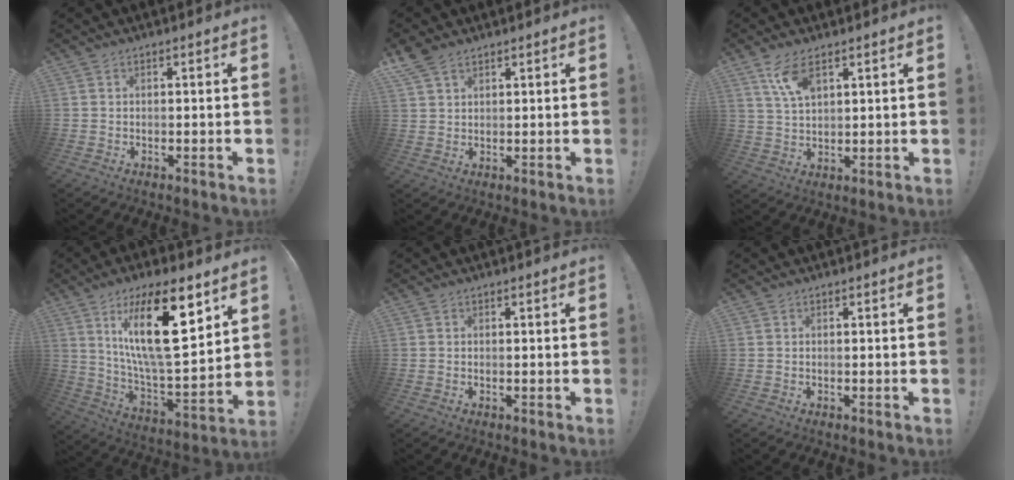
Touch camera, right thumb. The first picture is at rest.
{"total": 5.2, "force": [4.0, 2.4, 2.3], "torque": [-0.043, -0.015, 0.077]}
{"total": 7.5, "force": [4.5, 3.2, 5.0], "torque": [-0.090, -0.017, 0.084]}
{"total": 23.8, "force": [10.6, 7.0, 20.1], "torque": [-0.356, -0.062, 0.170]}
{"total": 0.0}
{"total": 0.0}